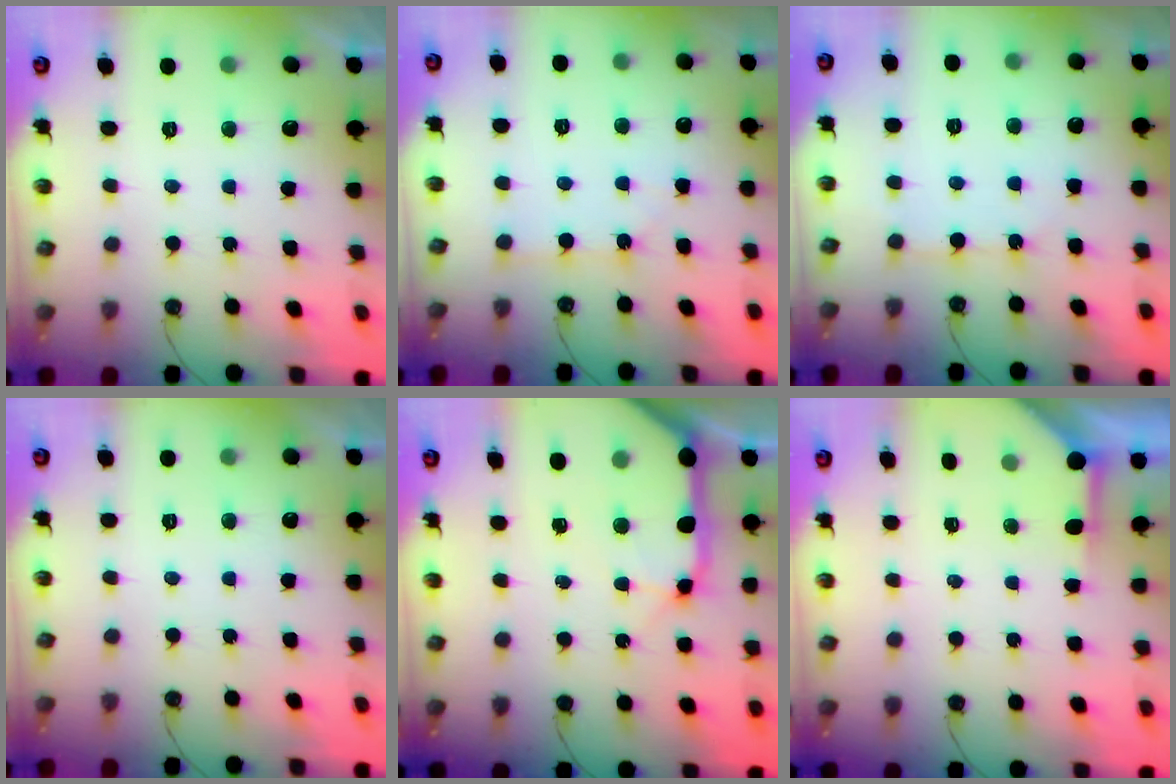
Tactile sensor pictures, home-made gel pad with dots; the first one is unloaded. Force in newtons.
{"total": 1.5, "press": 1.5, "slide": 0.3}
{"total": 6.2, "press": 6.1, "slide": 0.6}
{"total": 0.0}
{"total": 19.7, "press": 19.5, "slide": 3.2}
{"total": 3.9, "press": 3.9, "slide": 0.5}